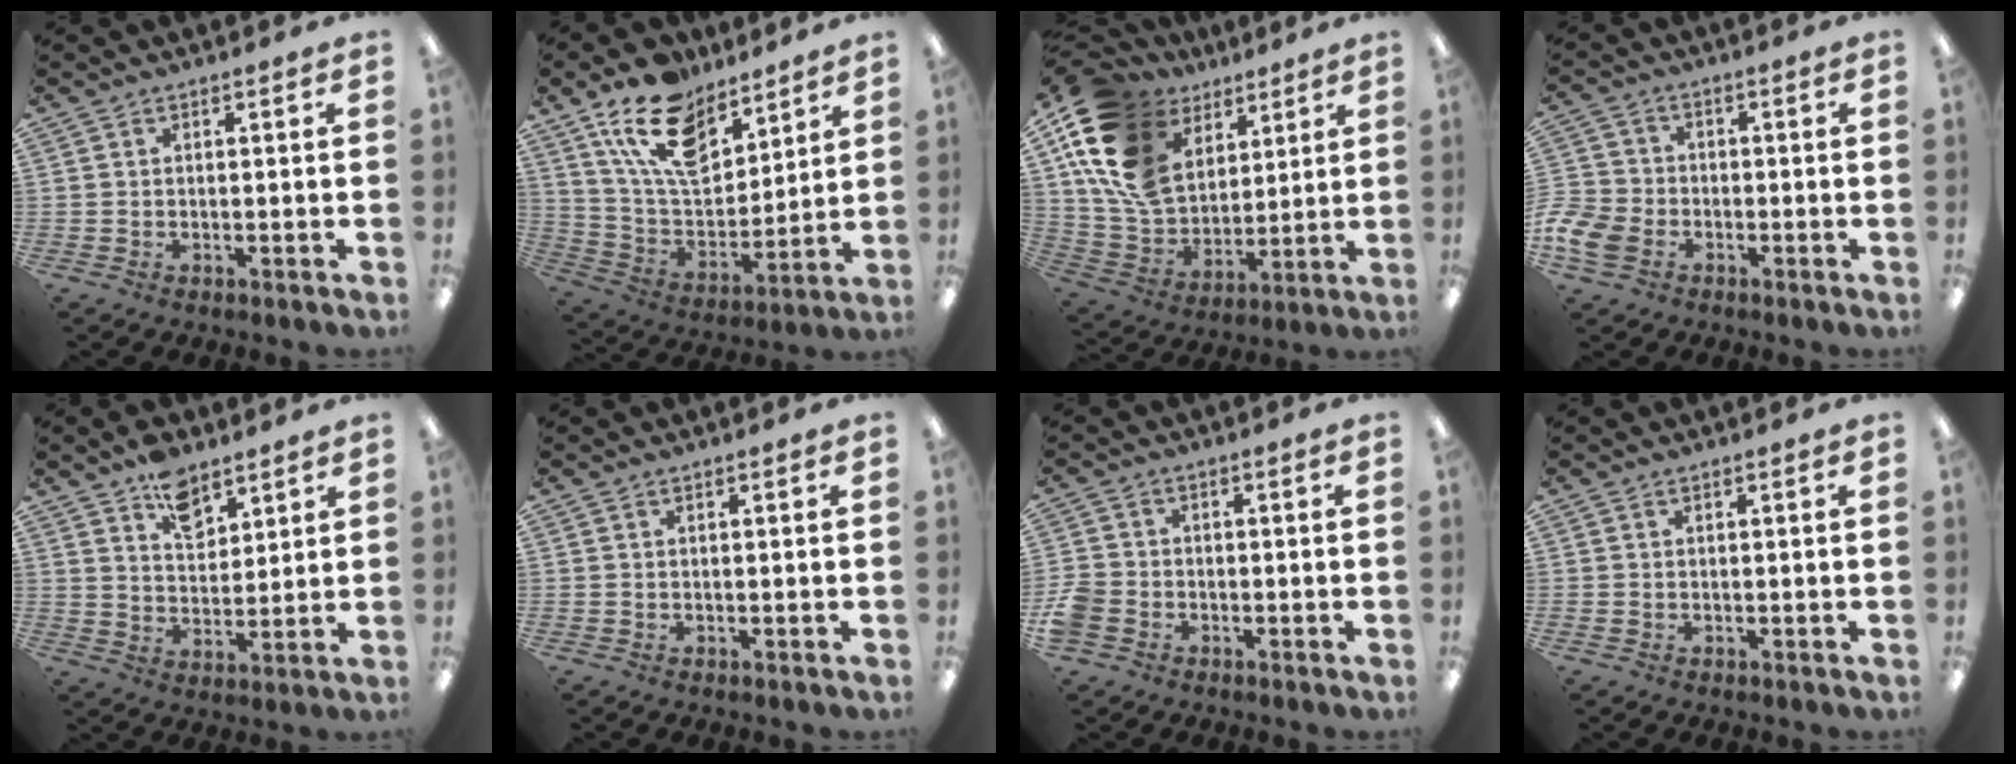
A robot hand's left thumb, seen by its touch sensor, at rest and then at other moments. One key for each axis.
{"total": 17.7, "fx": 11.6, "fy": 9.6, "fz": 9.4, "tx": -0.176, "ty": -0.050, "tz": 0.215}
{"total": 18.3, "fx": 9.5, "fy": 12.1, "fz": 10.0, "tx": -0.220, "ty": -0.038, "tz": 0.181}
{"total": 6.4, "fx": -2.7, "fy": 4.6, "fz": 3.5, "tx": -0.078, "ty": 0.013, "tz": -0.049}
{"total": 8.8, "fx": 6.1, "fy": 5.0, "fz": 3.9, "tx": -0.049, "ty": -0.032, "tz": 0.107}
{"total": 0.0}
{"total": 4.5, "fx": -2.3, "fy": 3.4, "fz": 1.8, "tx": -0.038, "ty": 0.010, "tz": -0.042}
{"total": 0.0}